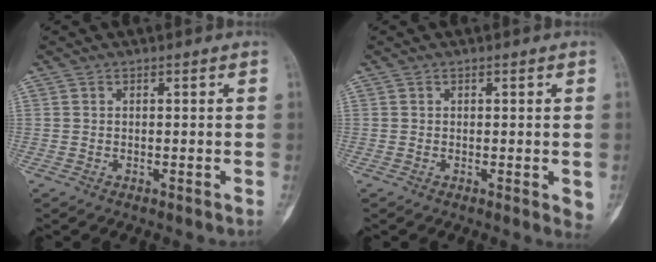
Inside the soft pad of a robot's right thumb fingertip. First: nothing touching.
{"total": 2.3, "force": [-0.2, 0.8, 2.2], "torque": [-0.021, -0.007, -0.006]}